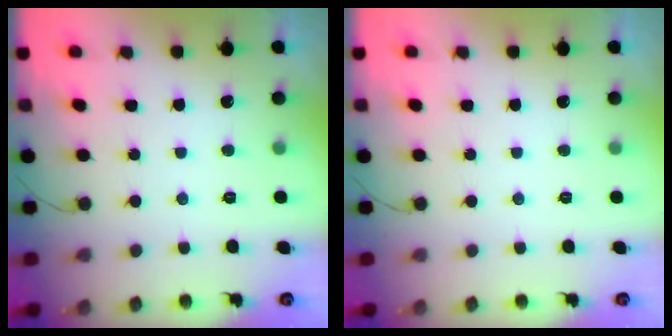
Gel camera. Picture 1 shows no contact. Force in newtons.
{"total": 0.0}